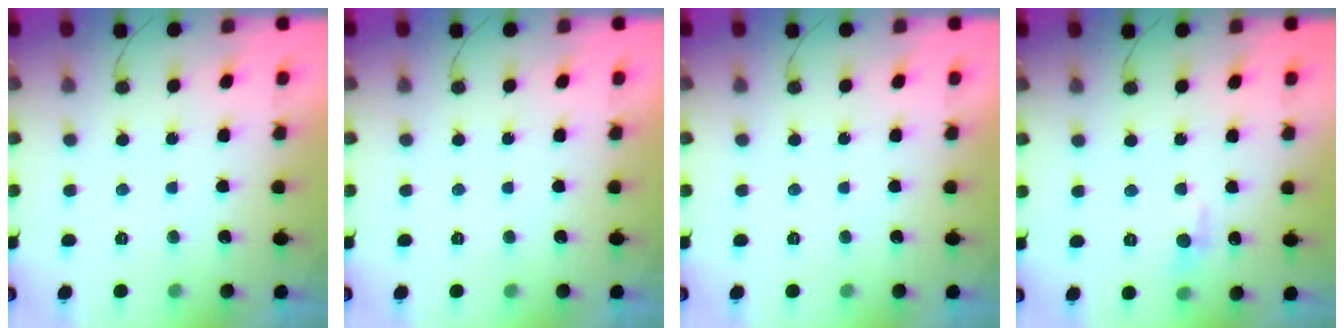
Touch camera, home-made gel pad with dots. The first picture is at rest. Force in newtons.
{"total": 0.0}
{"total": 0.0}
{"total": 6.9, "press": 6.9, "slide": 0.8}